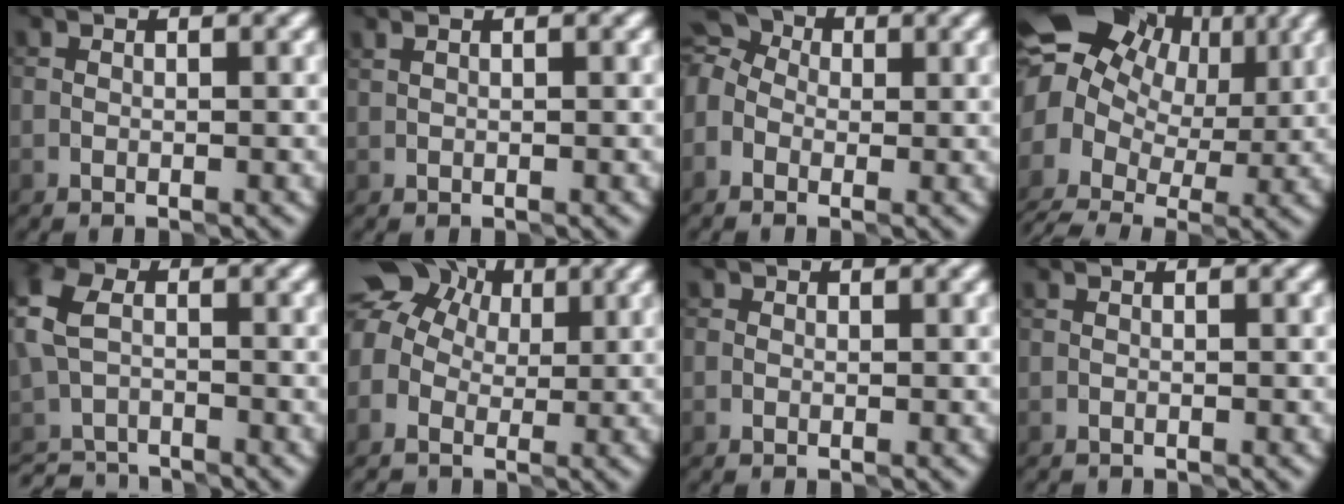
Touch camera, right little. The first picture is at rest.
{"total": 0.0}
{"total": 6.6, "force": [0.3, 5.2, 4.1], "torque": [-0.085, 0.032, -0.025]}
{"total": 13.7, "force": [3.2, 10.7, 8.0], "torque": [-0.173, 0.022, 0.054]}
{"total": 5.7, "force": [-3.1, 3.6, 3.1], "torque": [-0.072, -0.005, -0.060]}
{"total": 9.2, "force": [2.7, 7.6, 4.4], "torque": [-0.076, 0.031, 0.019]}
{"total": 0.7, "force": [0.3, 0.6, 0.2], "torque": [0.003, -0.006, -0.009]}
{"total": 0.0}